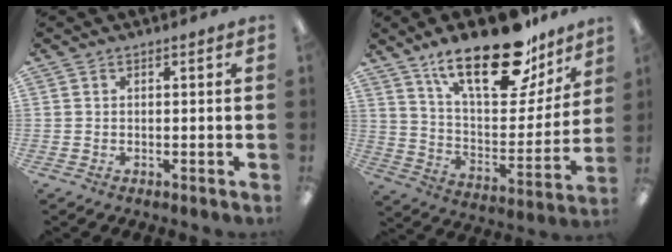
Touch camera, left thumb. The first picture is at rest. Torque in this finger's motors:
{"motor_torque": [0.31, 0.36, 1.48, -1.30, 0.44]}